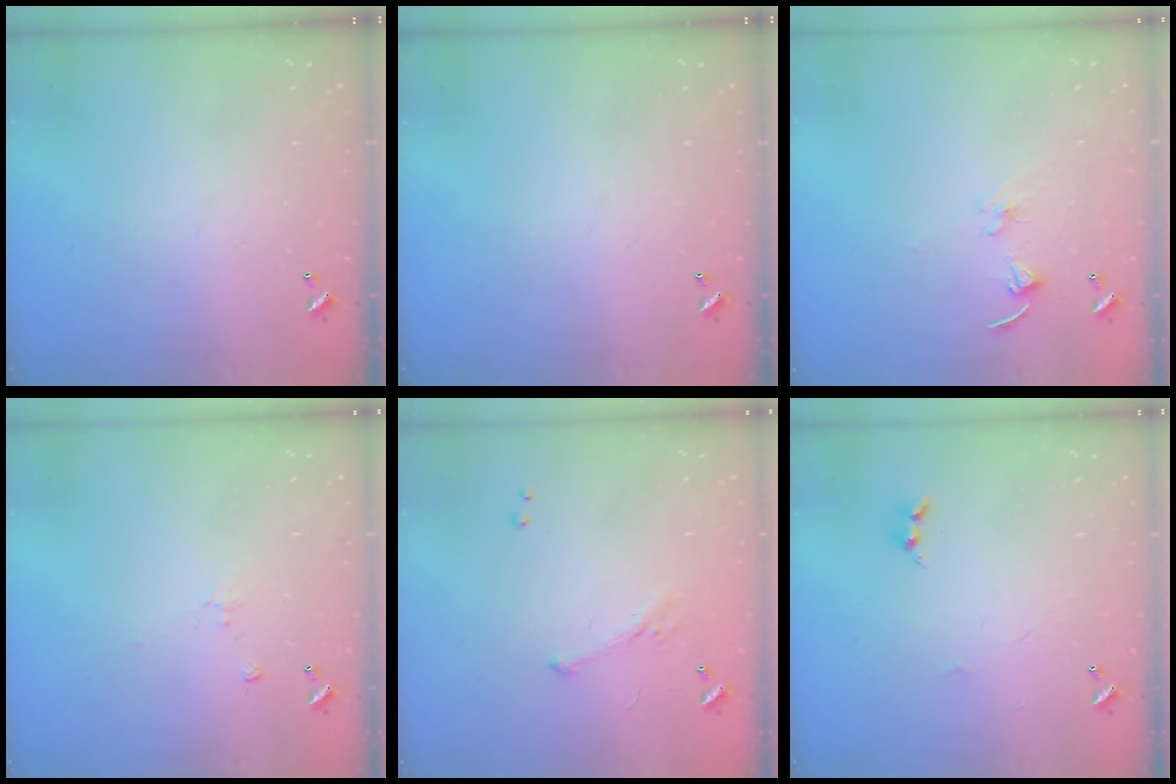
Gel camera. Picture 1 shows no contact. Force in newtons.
{"total": 0.0}
{"total": 2.7, "press": 2.7, "slide": 0.2}
{"total": 1.1, "press": 0.9, "slide": 0.5}
{"total": 4.0, "press": 3.9, "slide": 1.0}
{"total": 2.1, "press": 2.0, "slide": 0.5}